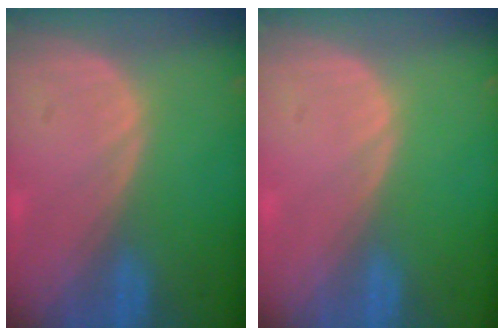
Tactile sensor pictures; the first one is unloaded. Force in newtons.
{"total": 0.0}